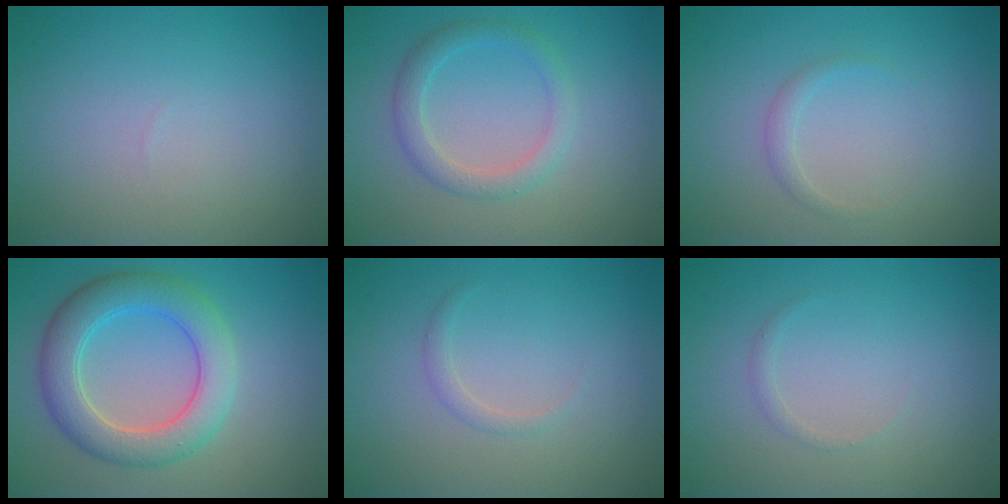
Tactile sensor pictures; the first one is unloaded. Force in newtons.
{"total": 2.5, "press": 2.5, "slide": 0.1}
{"total": 1.0, "press": 1.0, "slide": 0.1}
{"total": 5.8, "press": 5.8, "slide": 0.1}
{"total": 0.9, "press": 0.9, "slide": 0.1}
{"total": 0.6, "press": 0.6, "slide": 0.0}